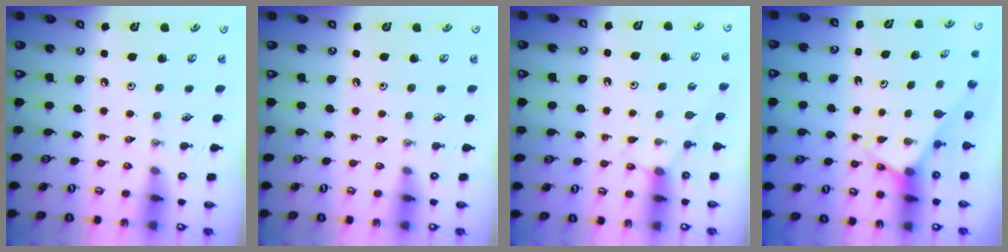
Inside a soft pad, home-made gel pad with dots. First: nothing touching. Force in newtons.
{"total": 0.0}
{"total": 3.8, "press": 3.8, "slide": 0.3}
{"total": 2.5, "press": 2.5, "slide": 0.2}